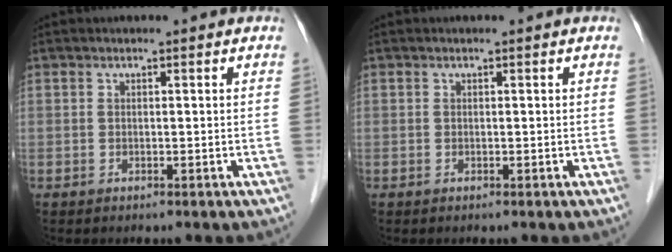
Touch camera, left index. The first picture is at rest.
{"total": 0.0}